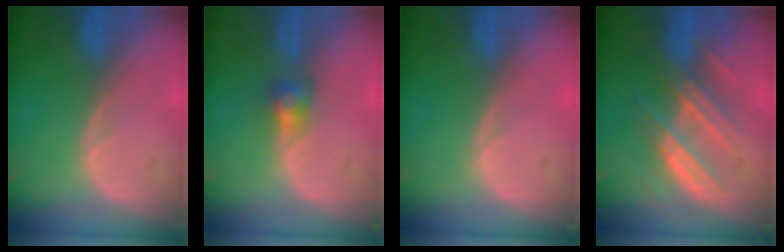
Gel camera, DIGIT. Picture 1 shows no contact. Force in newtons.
{"total": 3.0, "press": 2.5, "slide": 1.6}
{"total": 0.0}
{"total": 7.4, "press": 7.2, "slide": 2.0}